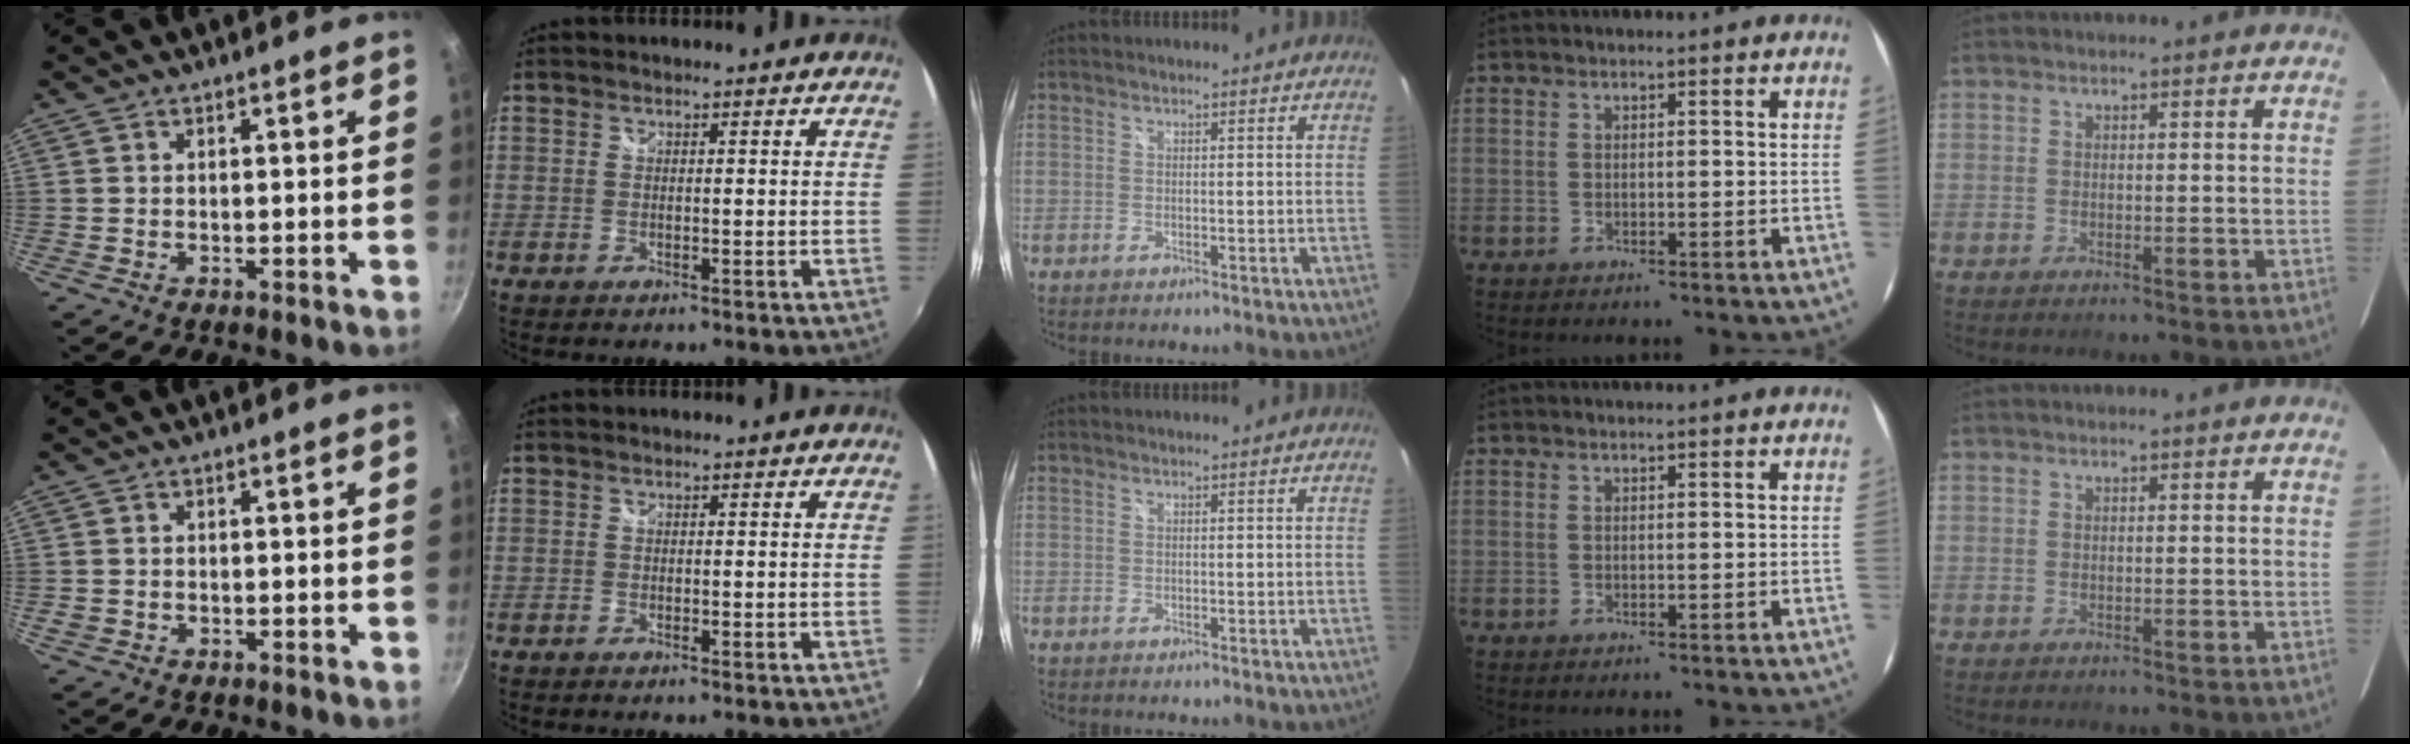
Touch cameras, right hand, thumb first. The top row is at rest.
{"thumb": {"total": 0.9, "force": [-0.4, 0.7, 0.4], "torque": [-0.008, 0.002, -0.004]}, "index": {"total": 0.5, "force": [-0.5, 0.2, 0.1], "torque": [-0.003, -0.003, -0.012]}}